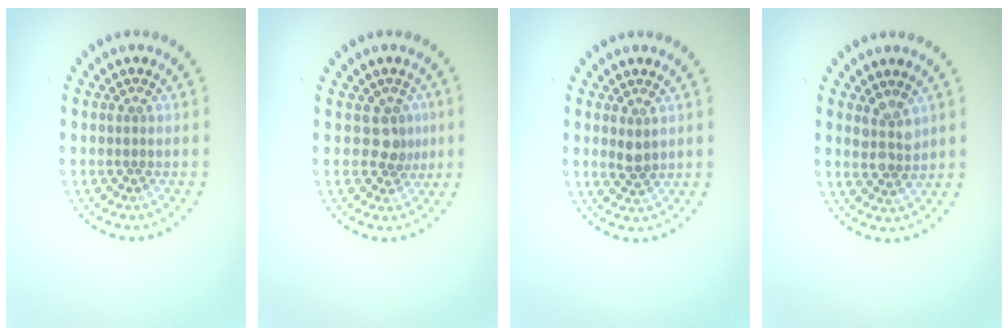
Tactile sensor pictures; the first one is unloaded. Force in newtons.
{"total": 2.1, "press": 1.6, "slide": 1.4}
{"total": 1.3, "press": 1.2, "slide": 0.4}
{"total": 2.2, "press": 2.0, "slide": 1.0}